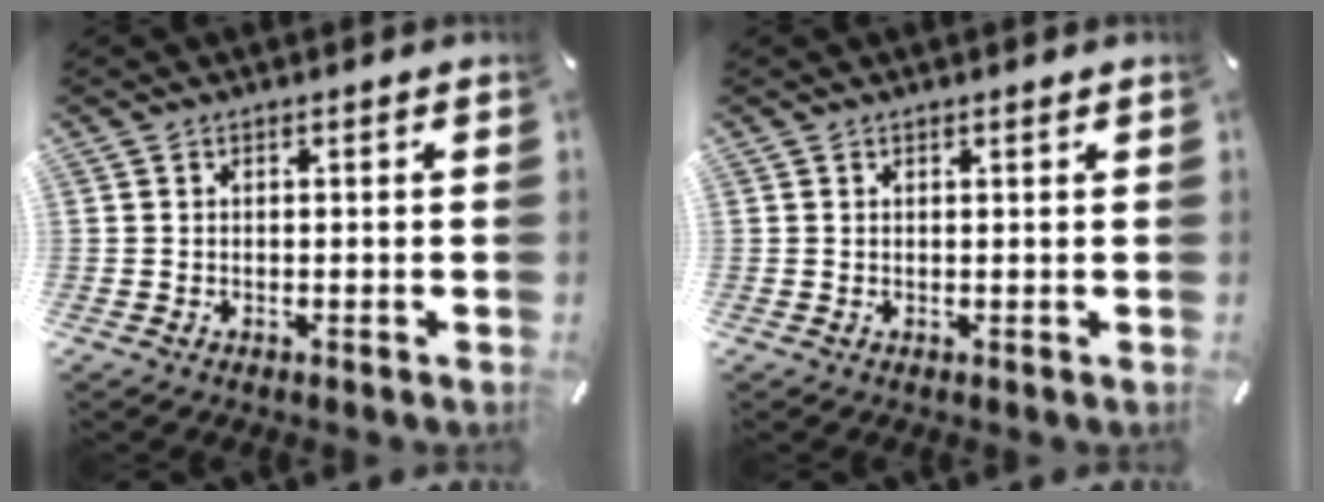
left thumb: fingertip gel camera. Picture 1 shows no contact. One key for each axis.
{"total": 0.6, "fx": 0.3, "fy": 0.0, "fz": 0.5, "tx": -0.010, "ty": 0.000, "tz": 0.005}